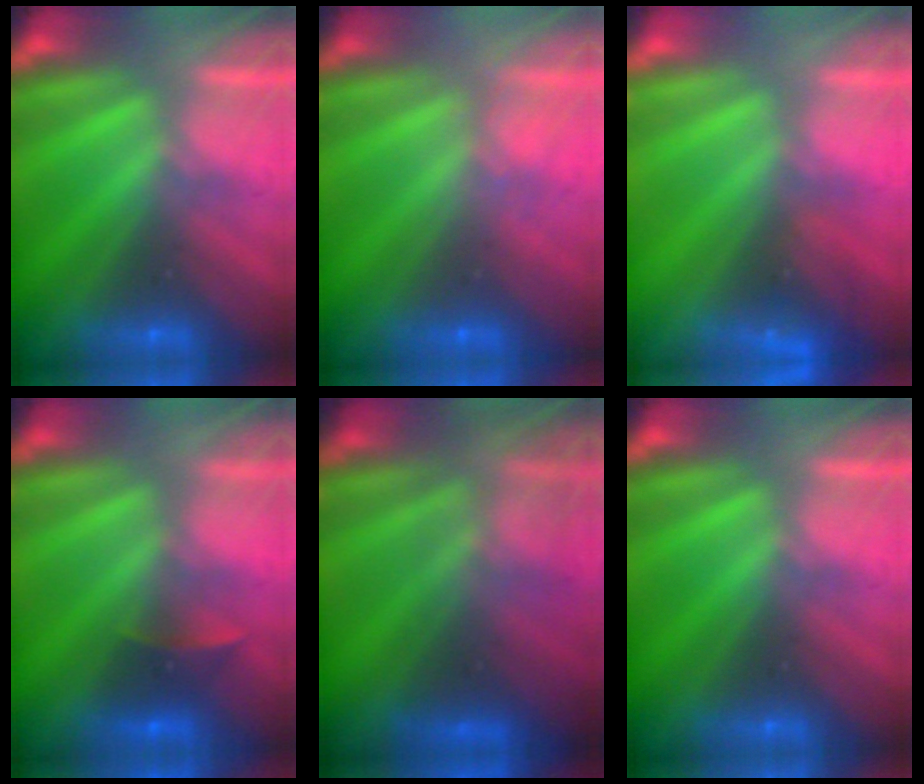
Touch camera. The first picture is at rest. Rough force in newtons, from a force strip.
{"total": 1.8}
{"total": 2.5}
{"total": 1.8}
{"total": 4.2}
{"total": 0.0}